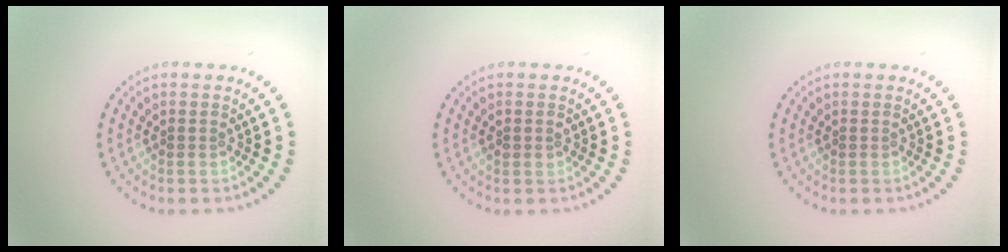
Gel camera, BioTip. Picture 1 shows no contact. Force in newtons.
{"total": 1.0, "press": 1.0, "slide": 0.2}
{"total": 0.0}